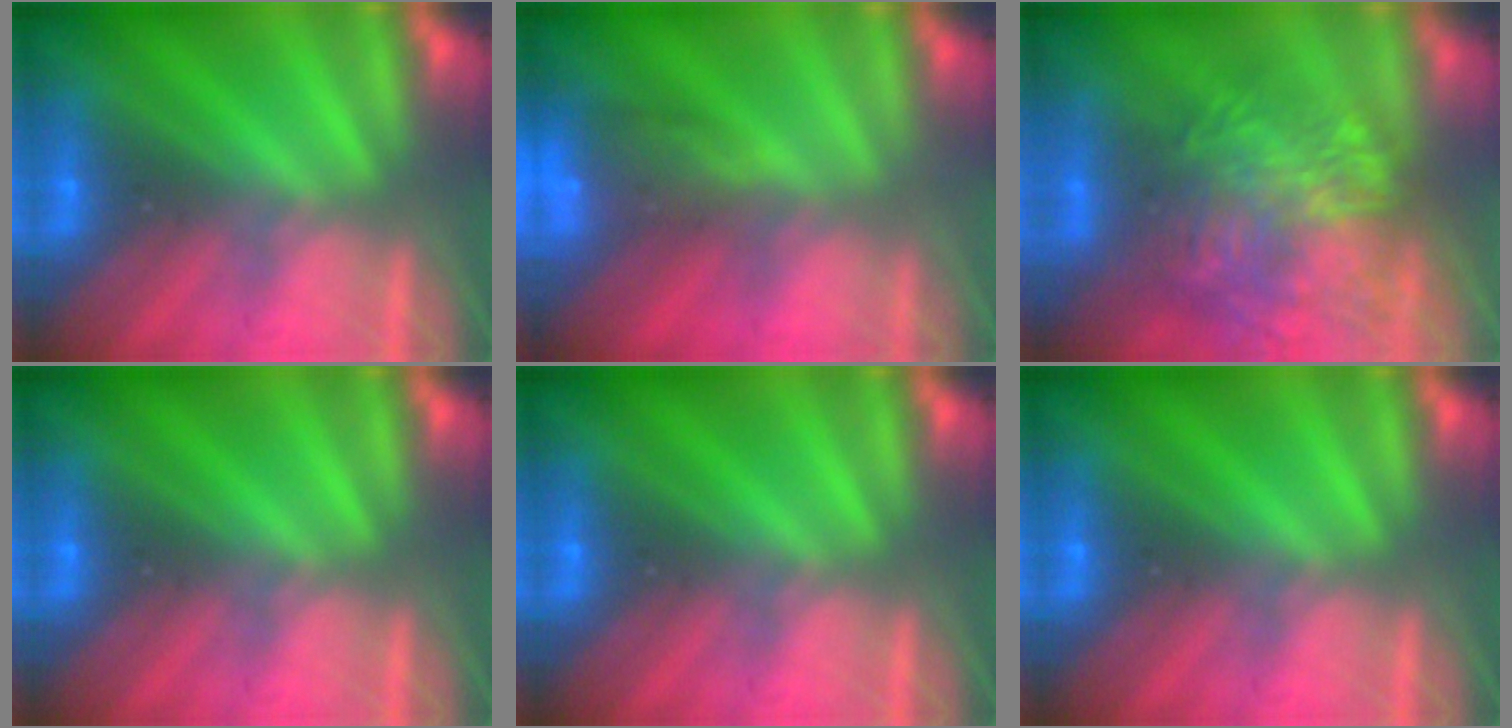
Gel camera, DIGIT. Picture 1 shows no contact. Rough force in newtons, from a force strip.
{"total": 5.8}
{"total": 10.2}
{"total": 0.0}
{"total": 0.0}
{"total": 0.0}